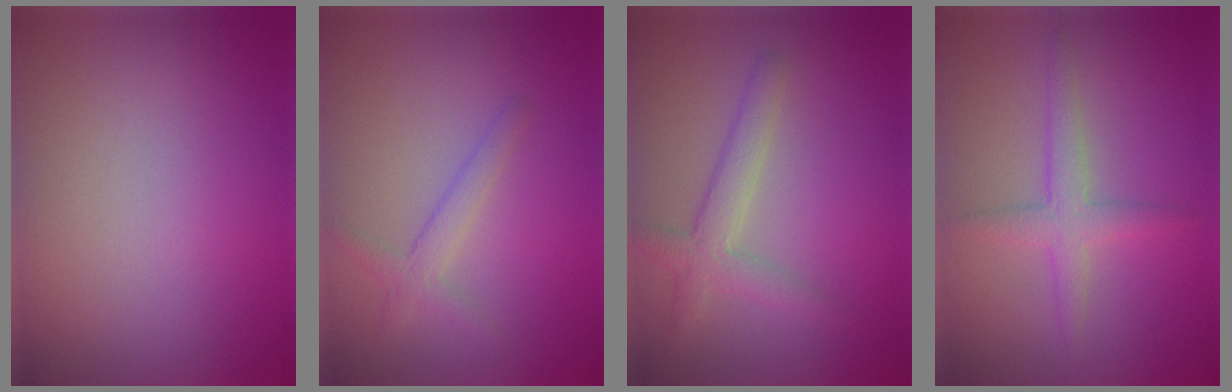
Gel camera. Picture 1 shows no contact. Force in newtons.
{"total": 1.9, "press": 1.9, "slide": 0.1}
{"total": 3.0, "press": 3.0, "slide": 0.1}
{"total": 2.6, "press": 2.6, "slide": 0.1}